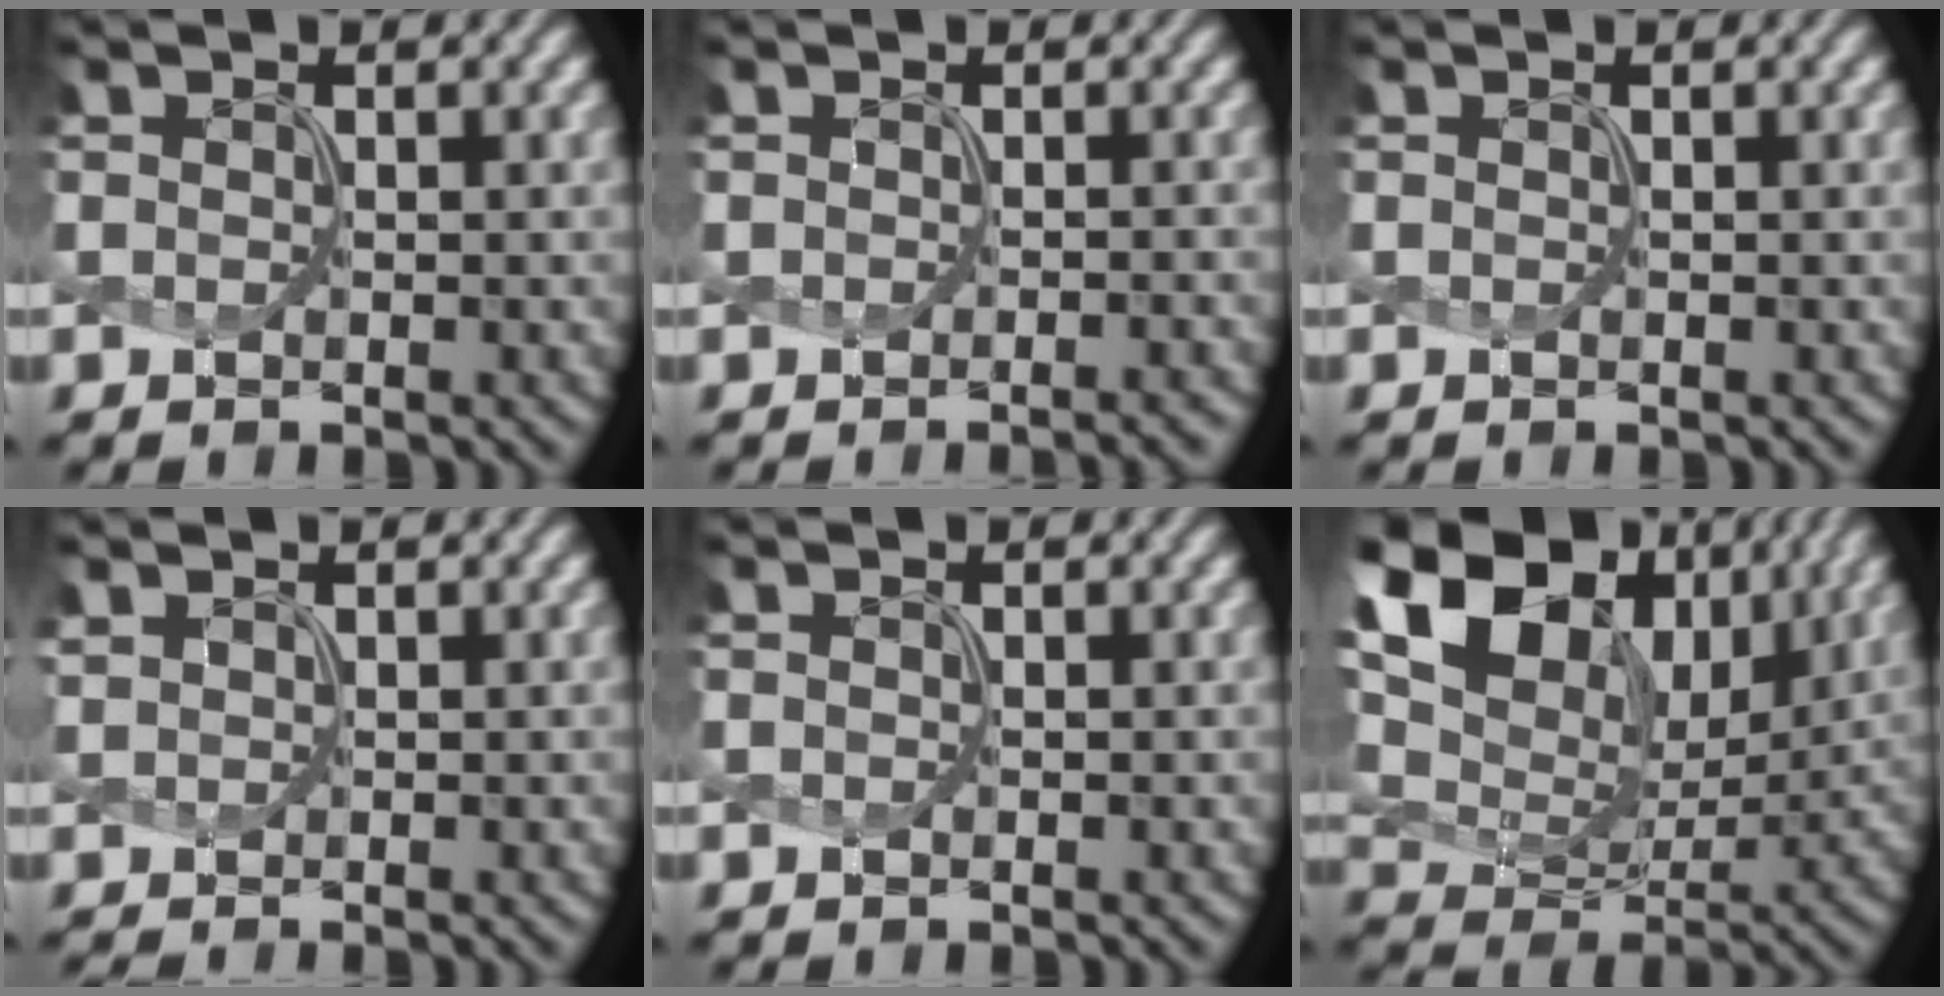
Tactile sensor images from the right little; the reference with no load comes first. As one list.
[{"total": 1.0, "force": [-0.7, 0.2, 0.6], "torque": [0.002, -0.007, -0.011]}, {"total": 0.0}, {"total": 0.0}, {"total": 0.0}, {"total": 15.0, "force": [6.7, 9.9, 9.2], "torque": [-0.197, 0.028, 0.115]}]